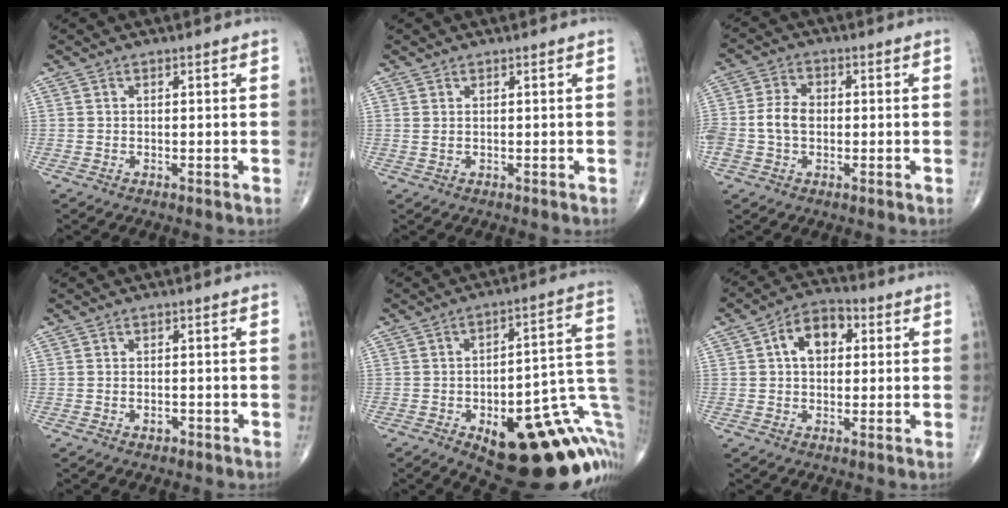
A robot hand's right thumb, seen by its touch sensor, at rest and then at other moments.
{"total": 0.7, "force": [0.3, 0.3, 0.6], "torque": [-0.018, 0.006, 0.010]}
{"total": 6.3, "force": [-0.6, 4.5, 4.3], "torque": [-0.092, 0.018, -0.014]}
{"total": 1.3, "force": [-0.7, 0.8, 0.7], "torque": [-0.013, 0.005, -0.009]}
{"total": 26.8, "force": [-8.5, 10.7, 23.1], "torque": [-0.211, 0.051, -0.097]}
{"total": 8.3, "force": [1.8, 5.6, 5.8], "torque": [-0.079, 0.015, 0.020]}